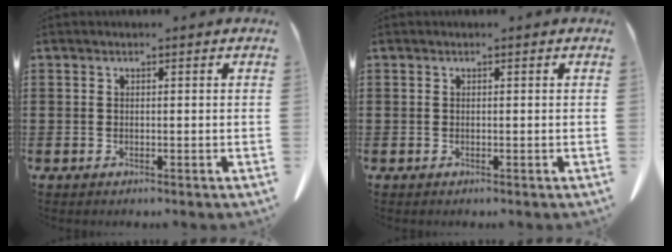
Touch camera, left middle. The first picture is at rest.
{"total": 0.0}